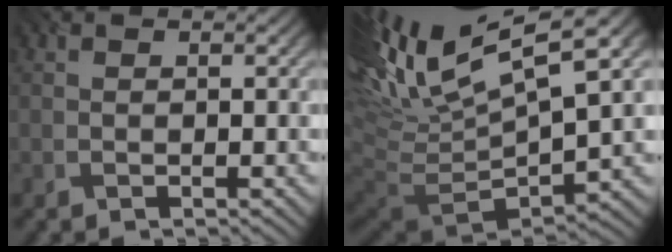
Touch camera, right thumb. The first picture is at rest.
{"total": 15.2, "force": [6.2, 5.4, 12.8], "torque": [-0.260, 0.018, 0.141]}